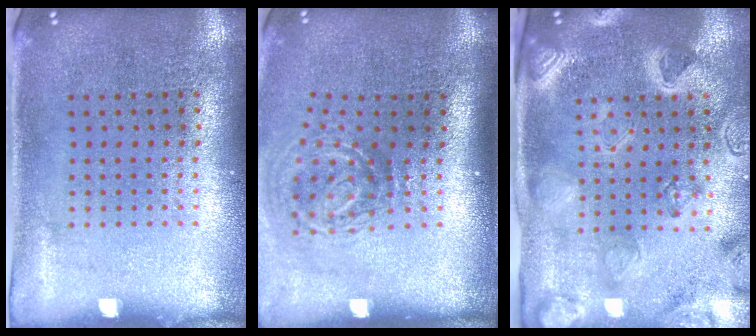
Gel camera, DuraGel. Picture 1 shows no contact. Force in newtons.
{"total": 2.0, "press": 1.3, "slide": 1.6}
{"total": 3.0, "press": 3.0, "slide": 0.5}